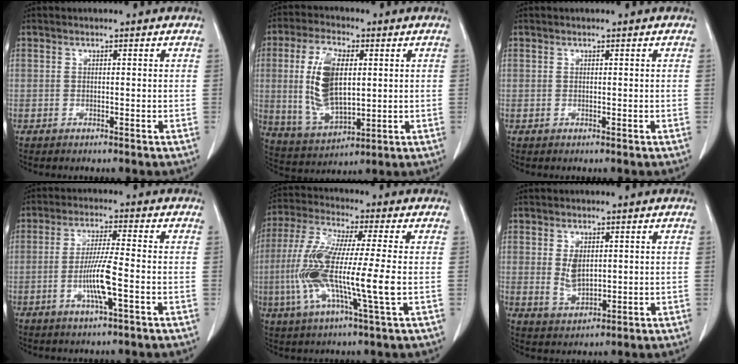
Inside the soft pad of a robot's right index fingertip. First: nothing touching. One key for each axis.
{"total": 12.8, "fx": 1.4, "fy": 5.7, "fz": 11.3, "tx": -0.243, "ty": 0.004, "tz": 0.034}
{"total": 0.0}
{"total": 7.3, "fx": -2.2, "fy": 0.2, "fz": 7.0, "tx": -0.136, "ty": -0.003, "tz": -0.040}
{"total": 15.2, "fx": -2.2, "fy": 0.9, "fz": 15.1, "tx": -0.308, "ty": -0.012, "tz": -0.048}
{"total": 5.1, "fx": 0.7, "fy": 3.1, "fz": 4.1, "tx": -0.081, "ty": 0.003, "tz": 0.025}